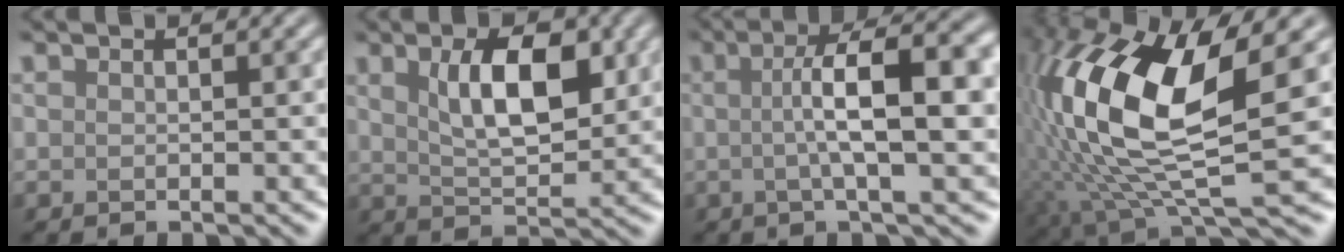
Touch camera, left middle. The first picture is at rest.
{"total": 3.4, "force": [0.7, 0.6, 3.3], "torque": [-0.085, -0.026, 0.053]}
{"total": 7.4, "force": [-0.1, 0.3, 7.4], "torque": [-0.107, -0.005, 0.029]}
{"total": 11.5, "force": [0.5, 3.3, 11.0], "torque": [-0.273, -0.026, 0.052]}